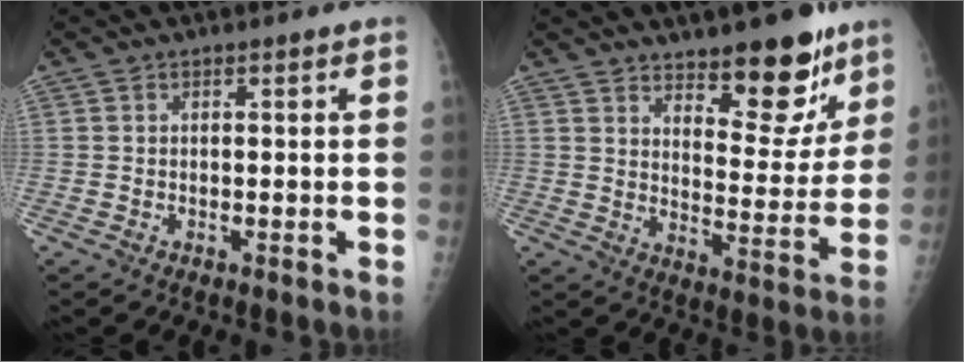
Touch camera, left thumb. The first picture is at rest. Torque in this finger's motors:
{"motor_torque": [1.13, 1.24, 0.18, -0.11, 0.10]}